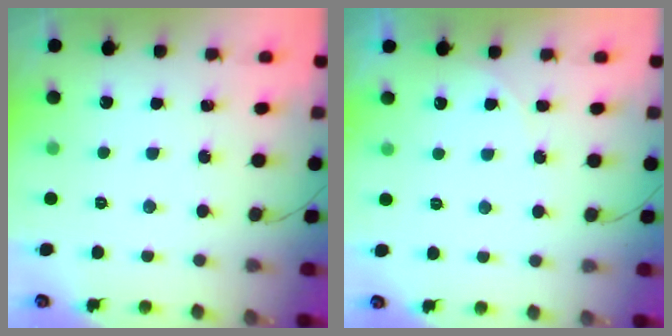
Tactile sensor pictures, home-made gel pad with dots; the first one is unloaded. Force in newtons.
{"total": 4.3, "press": 4.3, "slide": 0.1}